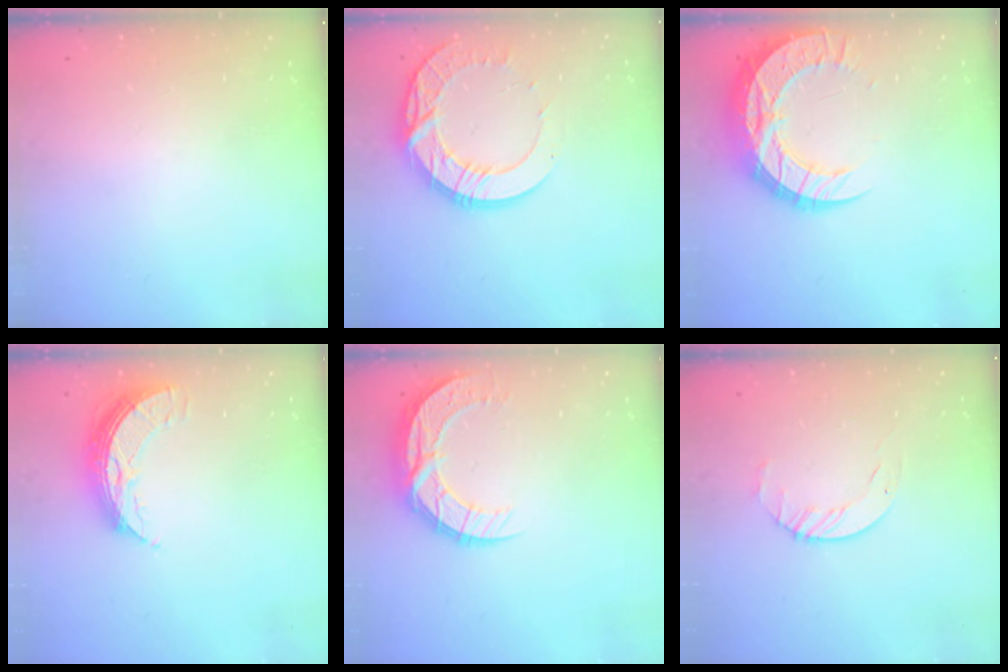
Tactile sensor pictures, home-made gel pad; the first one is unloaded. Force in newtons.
{"total": 17.8, "press": 17.7, "slide": 1.5}
{"total": 17.5, "press": 17.4, "slide": 1.4}
{"total": 9.8, "press": 9.8, "slide": 0.6}
{"total": 10.6, "press": 10.6, "slide": 0.7}
{"total": 3.4, "press": 3.4, "slide": 0.4}